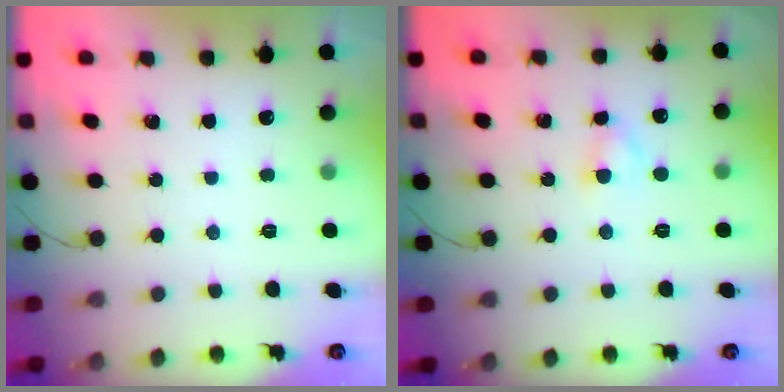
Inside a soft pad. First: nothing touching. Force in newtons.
{"total": 3.0, "press": 2.8, "slide": 1.2}